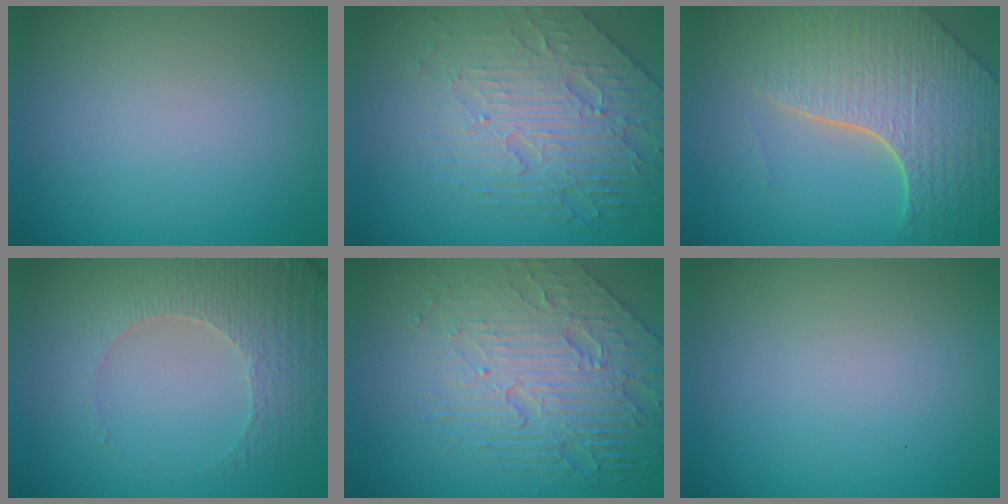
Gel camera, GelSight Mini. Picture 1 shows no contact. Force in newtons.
{"total": 6.0, "press": 4.9, "slide": 3.5}
{"total": 8.0, "press": 5.7, "slide": 5.7}
{"total": 3.9, "press": 3.3, "slide": 2.1}
{"total": 8.3, "press": 5.6, "slide": 6.1}
{"total": 0.0}